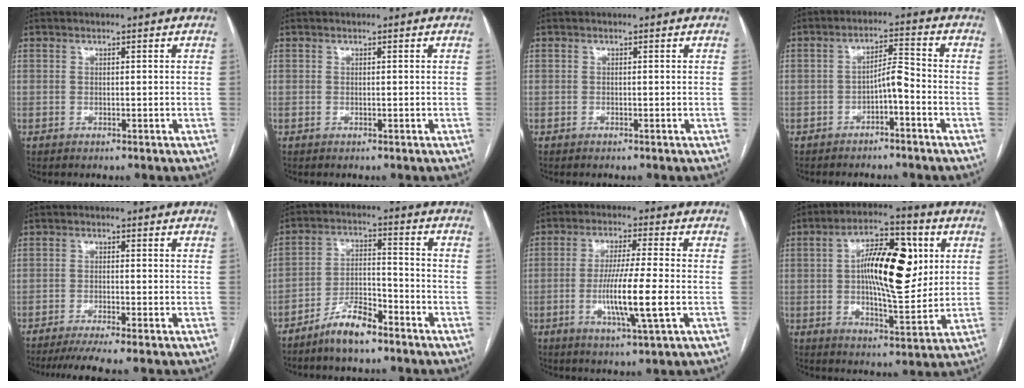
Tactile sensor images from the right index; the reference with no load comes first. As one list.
[{"total": 0.0}, {"total": 0.0}, {"total": 4.2, "force": [-2.1, 0.9, 3.5], "torque": [-0.060, 0.015, -0.034]}, {"total": 6.0, "force": [-5.0, -1.0, 3.2], "torque": [-0.042, -0.015, -0.079]}, {"total": 7.8, "force": [-5.9, 2.0, 4.7], "torque": [-0.092, 0.002, -0.110]}, {"total": 9.9, "force": [-2.2, -0.2, 9.7], "torque": [-0.183, -0.014, -0.043]}, {"total": 15.3, "force": [2.8, 5.3, 14.1], "torque": [-0.231, 0.022, 0.044]}]